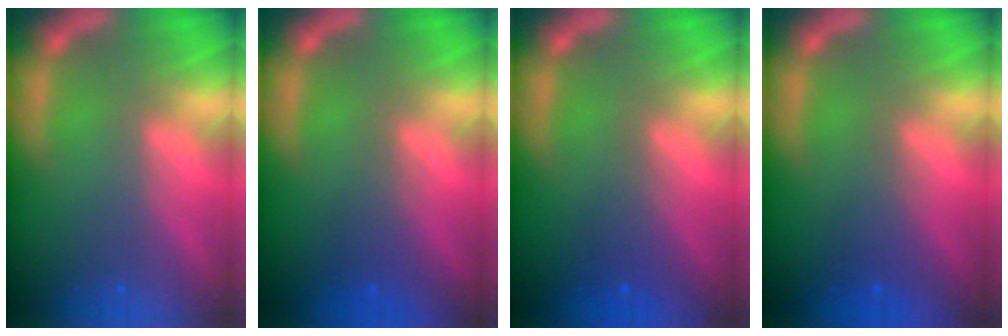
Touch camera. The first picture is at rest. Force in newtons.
{"total": 1.9}
{"total": 2.0}
{"total": 2.0}